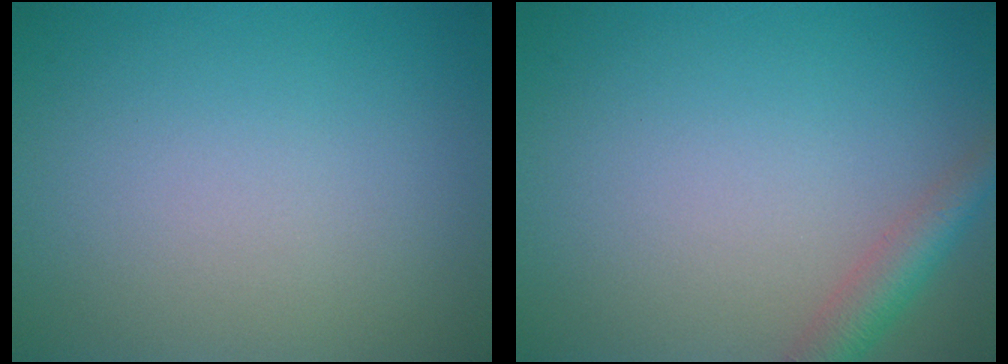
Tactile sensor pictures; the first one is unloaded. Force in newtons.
{"total": 2.9, "press": 2.9, "slide": 0.2}